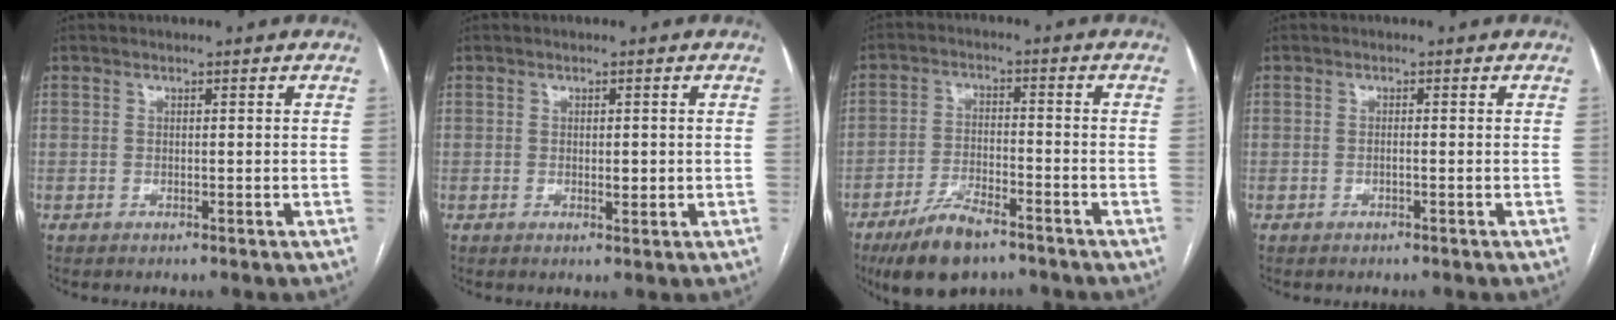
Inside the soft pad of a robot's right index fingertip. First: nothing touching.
{"total": 1.8, "force": [-0.2, 0.8, 1.6], "torque": [-0.022, -0.002, -0.001]}
{"total": 9.1, "force": [-6.6, 2.9, 5.5], "torque": [-0.106, -0.011, -0.116]}
{"total": 0.6, "force": [-0.4, 0.1, 0.5], "torque": [-0.008, 0.001, -0.007]}